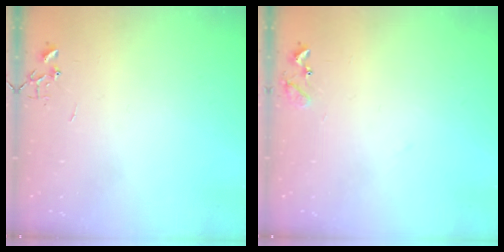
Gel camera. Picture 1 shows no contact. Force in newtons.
{"total": 8.4, "press": 8.4, "slide": 0.5}